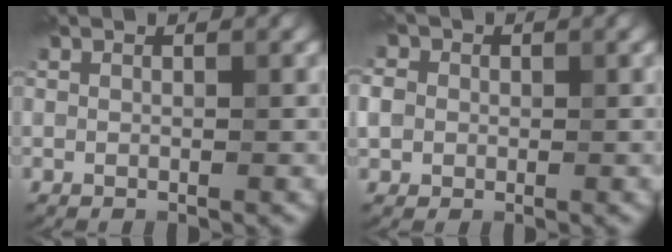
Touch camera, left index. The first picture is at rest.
{"total": 3.1, "force": [0.4, 2.8, 1.3], "torque": [-0.030, 0.019, -0.002]}